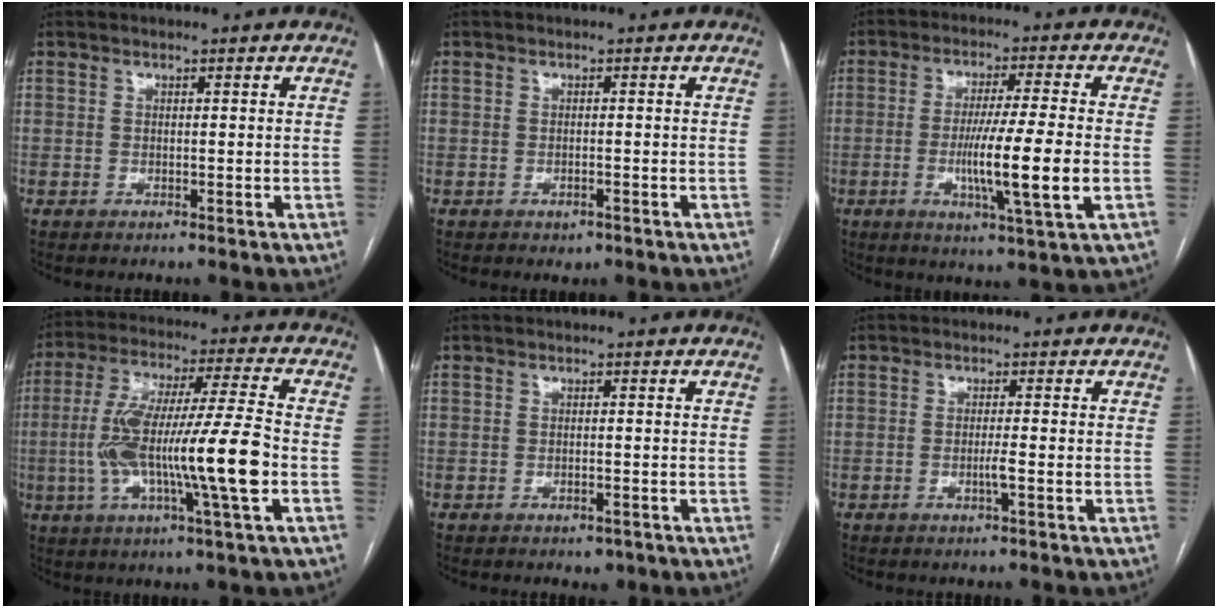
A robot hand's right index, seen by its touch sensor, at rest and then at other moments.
{"total": 1.3, "force": [-0.8, 0.8, 0.7], "torque": [-0.012, 0.001, -0.005]}
{"total": 11.4, "force": [-2.1, -0.5, 11.2], "torque": [-0.196, -0.018, -0.042]}
{"total": 17.1, "force": [-3.2, 0.4, 16.8], "torque": [-0.316, 0.003, -0.059]}
{"total": 1.7, "force": [-1.1, 1.0, 0.9], "torque": [-0.013, 0.001, -0.007]}
{"total": 1.6, "force": [-0.6, -0.2, 1.5], "torque": [-0.030, -0.002, -0.011]}